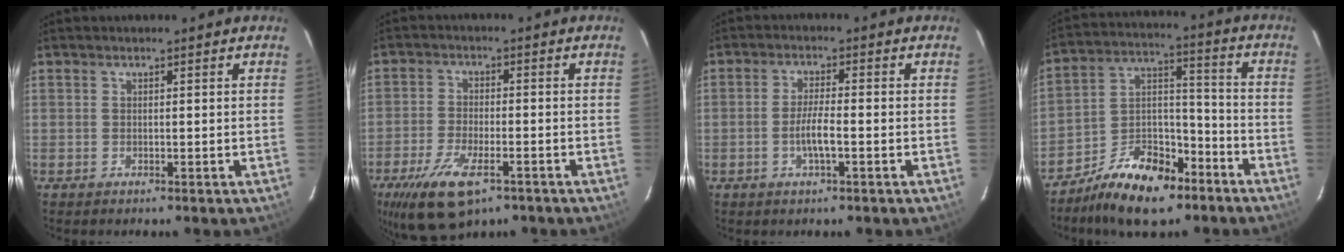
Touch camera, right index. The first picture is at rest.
{"total": 12.2, "force": [-7.1, 5.1, 8.5], "torque": [-0.190, -0.028, -0.126]}
{"total": 4.5, "force": [-1.5, 0.6, 4.2], "torque": [-0.082, -0.001, -0.027]}
{"total": 15.0, "force": [-10.1, 7.4, 8.2], "torque": [-0.155, 0.026, -0.169]}